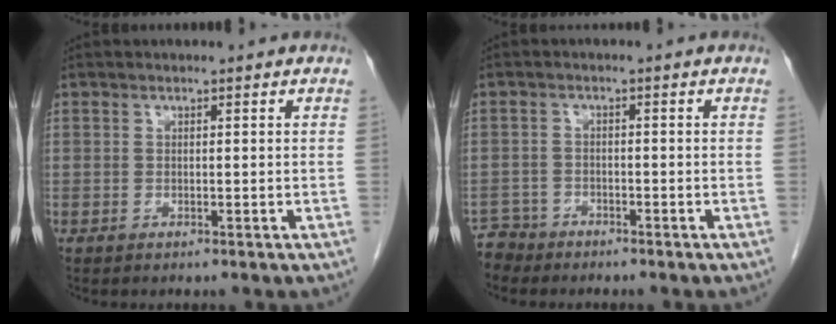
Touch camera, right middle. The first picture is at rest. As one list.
[{"total": 3.1, "force": [-2.8, 0.9, -1.1], "torque": [0.019, -0.003, -0.055]}]